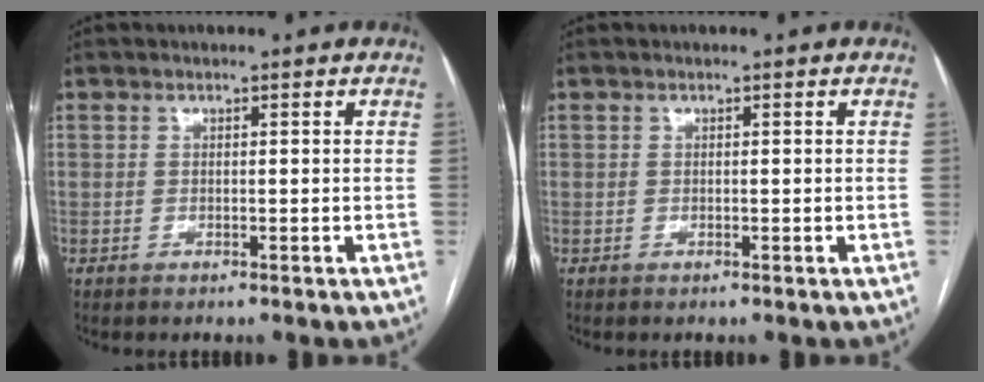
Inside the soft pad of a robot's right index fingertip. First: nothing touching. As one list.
[{"total": 0.0}]